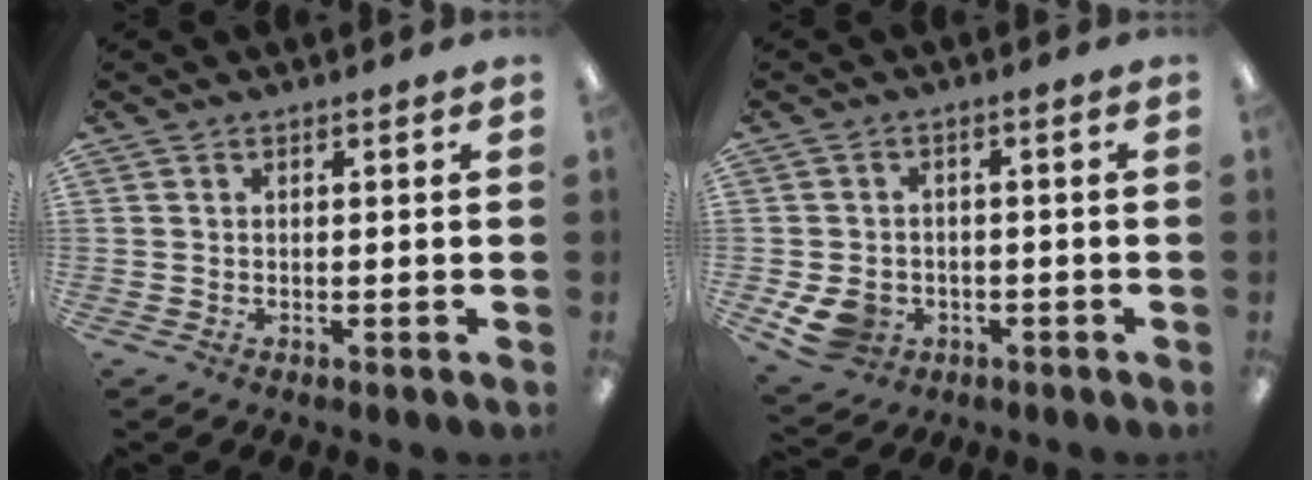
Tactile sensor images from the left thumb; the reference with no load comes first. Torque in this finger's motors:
{"motor_torque": [0.16, 0.67, 0.31, -0.36, 0.04]}